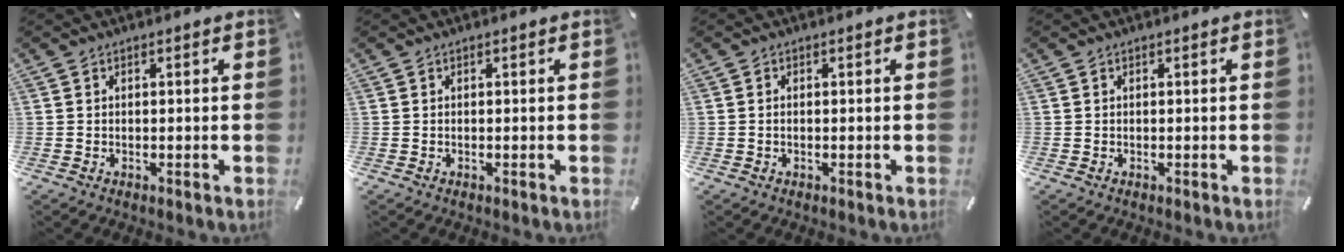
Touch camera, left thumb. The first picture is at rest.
{"total": 0.0}
{"total": 0.6, "force": [-0.1, 0.3, 0.5], "torque": [-0.012, 0.000, -0.002]}
{"total": 0.0}